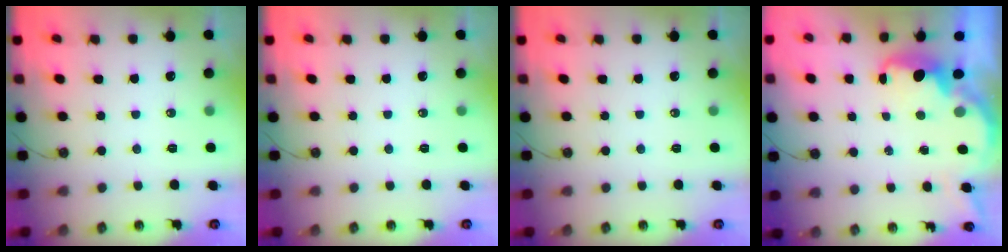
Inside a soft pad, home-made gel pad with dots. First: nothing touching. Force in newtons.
{"total": 0.0}
{"total": 0.0}
{"total": 2.5, "press": 2.4, "slide": 0.7}